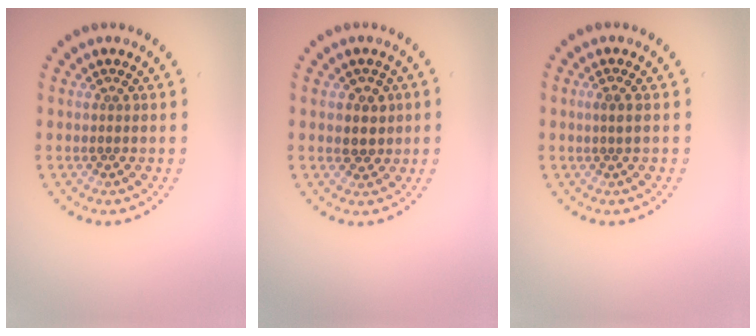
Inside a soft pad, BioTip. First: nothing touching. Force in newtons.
{"total": 2.1, "press": 1.9, "slide": 0.8}
{"total": 0.8, "press": 0.5, "slide": 0.6}